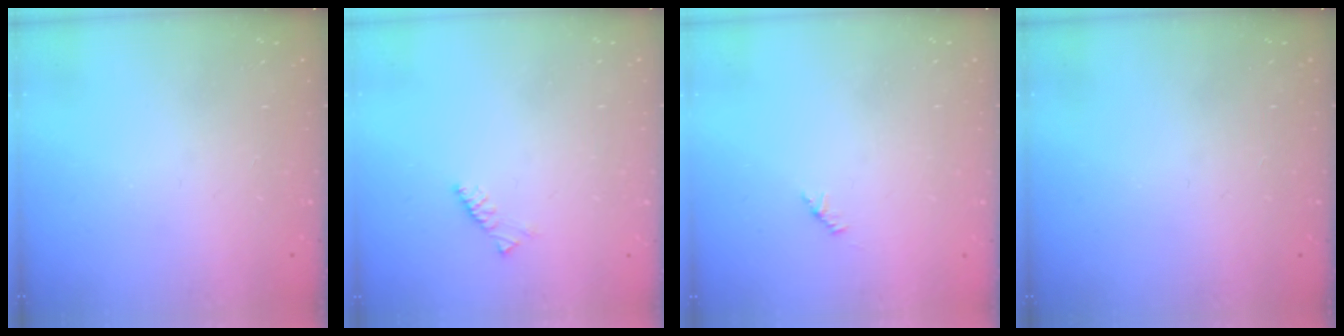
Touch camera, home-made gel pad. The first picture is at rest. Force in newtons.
{"total": 2.4, "press": 2.3, "slide": 0.6}
{"total": 1.5, "press": 1.4, "slide": 0.5}
{"total": 0.0}